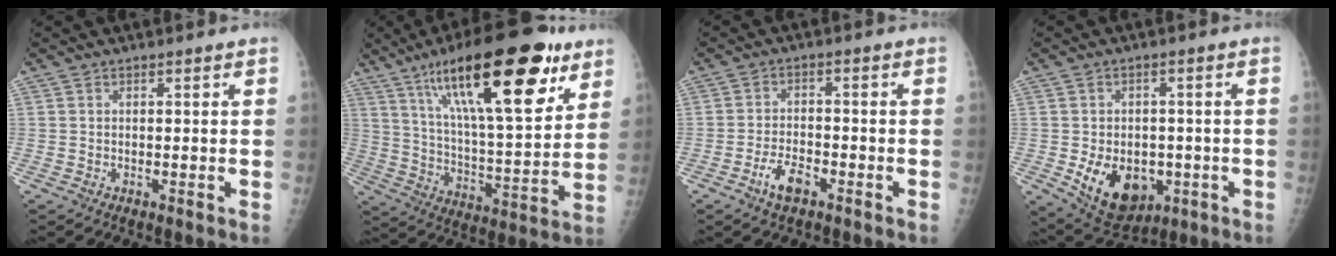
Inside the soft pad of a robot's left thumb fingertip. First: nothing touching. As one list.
[{"total": 27.1, "force": [14.8, 8.2, 21.2], "torque": [-0.317, -0.042, 0.244]}, {"total": 5.0, "force": [-3.0, 2.2, 3.3], "torque": [-0.061, 0.017, -0.052]}, {"total": 12.4, "force": [-3.2, 8.9, 8.0], "torque": [-0.099, 0.002, -0.025]}]